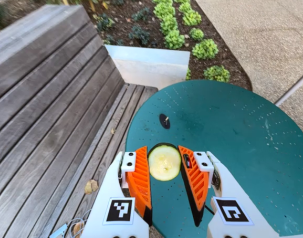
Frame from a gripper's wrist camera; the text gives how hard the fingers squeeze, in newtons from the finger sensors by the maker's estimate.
{"total": 11.5, "left": 11.9, "right": 11.0}